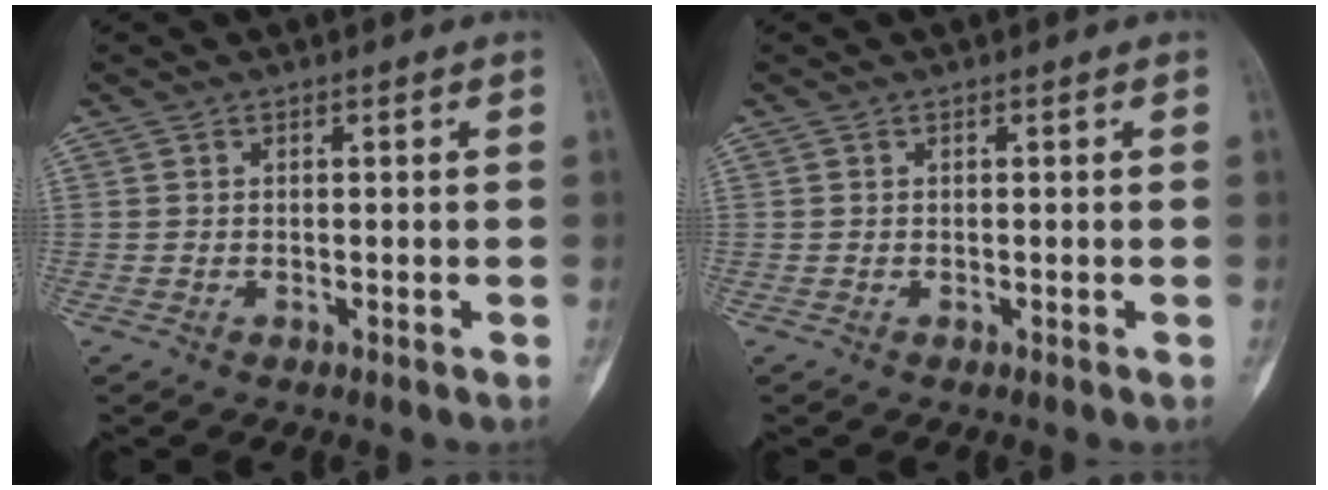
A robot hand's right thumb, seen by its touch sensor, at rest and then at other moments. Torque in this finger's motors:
{"motor_torque": [0.30, 0.28, 0.06, 0.02, 0.02]}